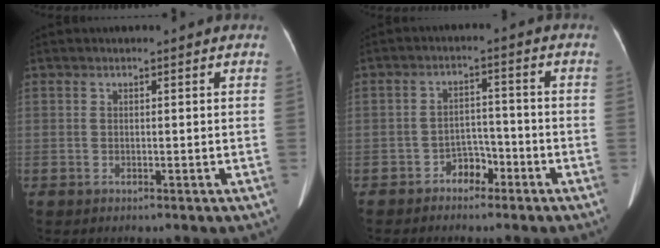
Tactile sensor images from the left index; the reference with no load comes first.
{"total": 3.7, "force": [-2.6, 2.2, 1.5], "torque": [-0.020, 0.011, -0.042]}